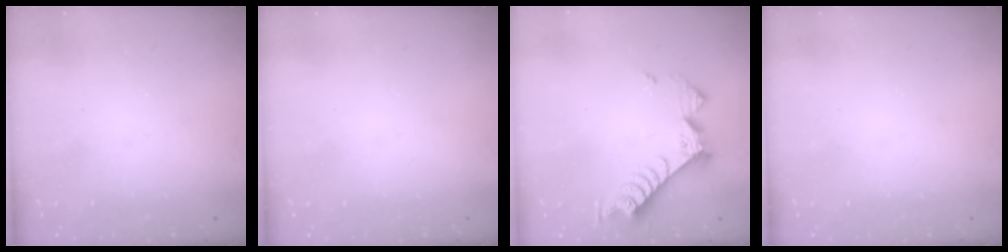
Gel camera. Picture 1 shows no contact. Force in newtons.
{"total": 0.0}
{"total": 9.6, "press": 9.5, "slide": 0.7}
{"total": 0.0}